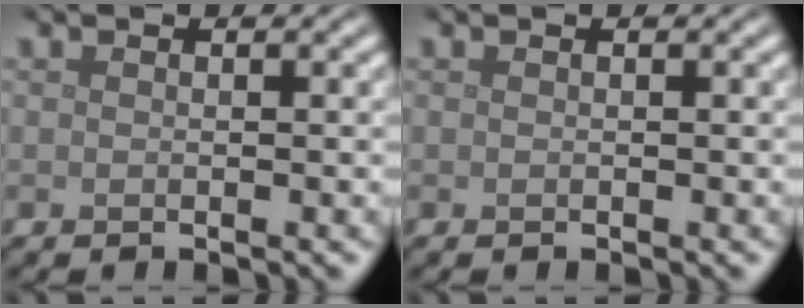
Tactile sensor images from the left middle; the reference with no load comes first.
{"total": 0.0}